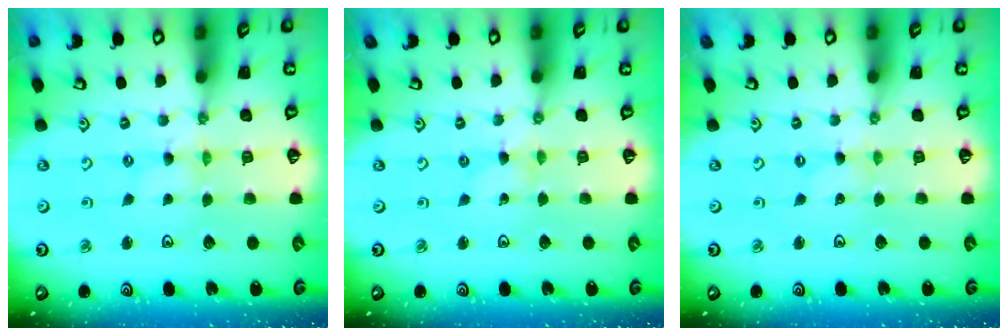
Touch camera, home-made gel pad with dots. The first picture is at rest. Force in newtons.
{"total": 0.0}
{"total": 0.0}